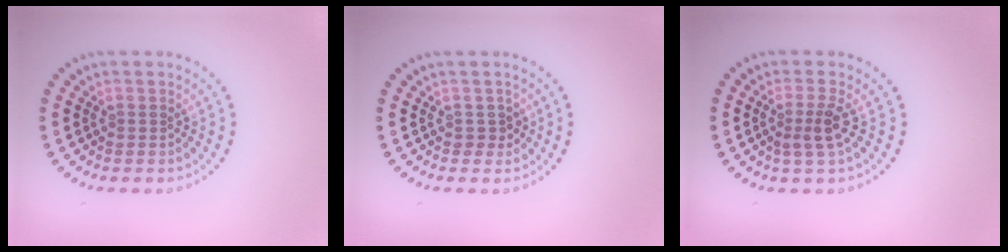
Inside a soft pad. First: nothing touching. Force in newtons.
{"total": 1.1, "press": 1.0, "slide": 0.5}
{"total": 2.3, "press": 1.8, "slide": 1.5}